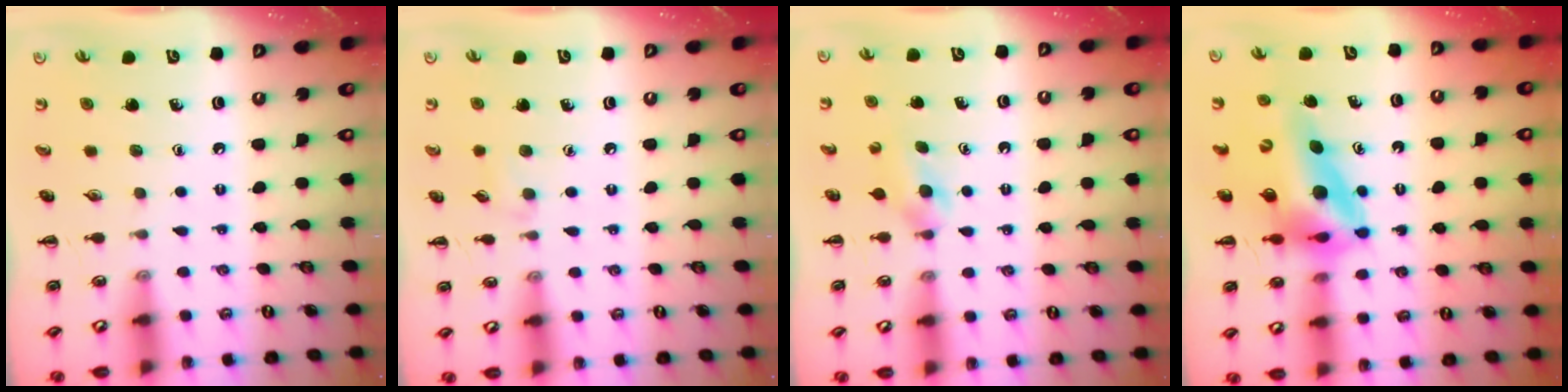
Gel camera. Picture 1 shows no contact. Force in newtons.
{"total": 4.8, "press": 4.4, "slide": 1.7}
{"total": 3.6, "press": 3.4, "slide": 1.4}
{"total": 12.2, "press": 11.5, "slide": 4.0}